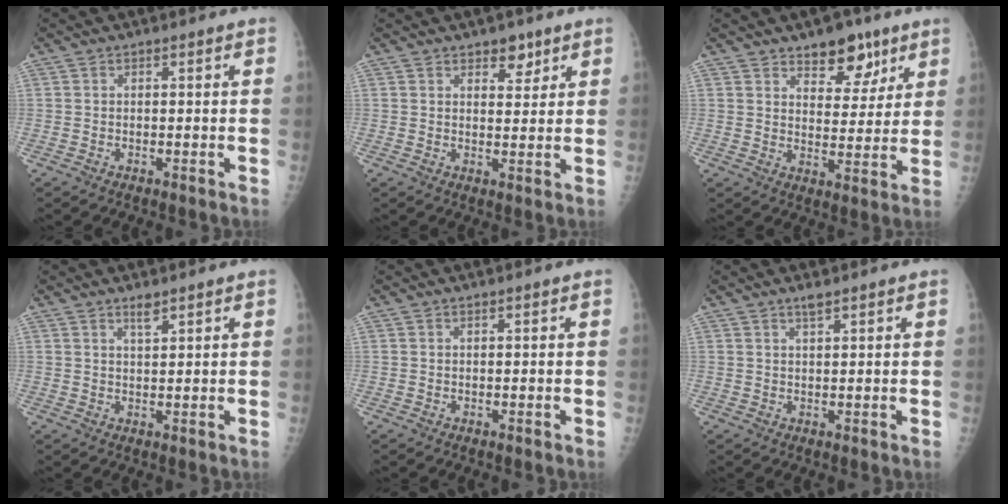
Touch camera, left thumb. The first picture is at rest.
{"total": 3.7, "force": [2.4, 2.1, 1.8], "torque": [-0.001, -0.015, 0.034]}
{"total": 9.2, "force": [6.0, 4.9, 4.8], "torque": [-0.031, -0.035, 0.090]}
{"total": 2.1, "force": [1.6, 0.4, 1.2], "torque": [-0.020, -0.011, 0.029]}
{"total": 0.0}
{"total": 1.7, "force": [1.3, 0.2, 1.0], "torque": [-0.019, -0.006, 0.025]}